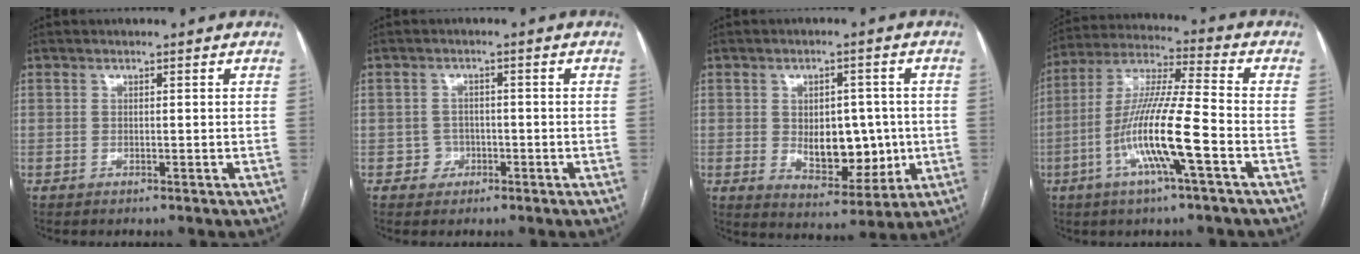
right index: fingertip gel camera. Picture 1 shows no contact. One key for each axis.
{"total": 2.4, "fx": -1.0, "fy": 2.2, "fz": 0.1, "tx": 0.009, "ty": 0.012, "tz": -0.016}
{"total": 9.7, "fx": -0.4, "fy": 5.6, "fz": 7.9, "tx": -0.110, "ty": 0.001, "tz": 0.008}
{"total": 14.2, "fx": -4.7, "fy": 0.2, "fz": 13.4, "tx": -0.267, "ty": -0.004, "tz": -0.093}